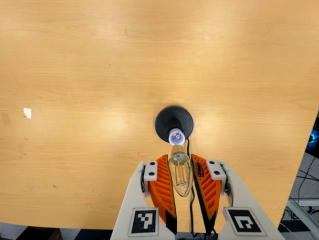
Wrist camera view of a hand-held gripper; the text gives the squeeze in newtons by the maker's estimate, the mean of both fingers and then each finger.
{"total": 12.8, "left": 14.2, "right": 11.5}